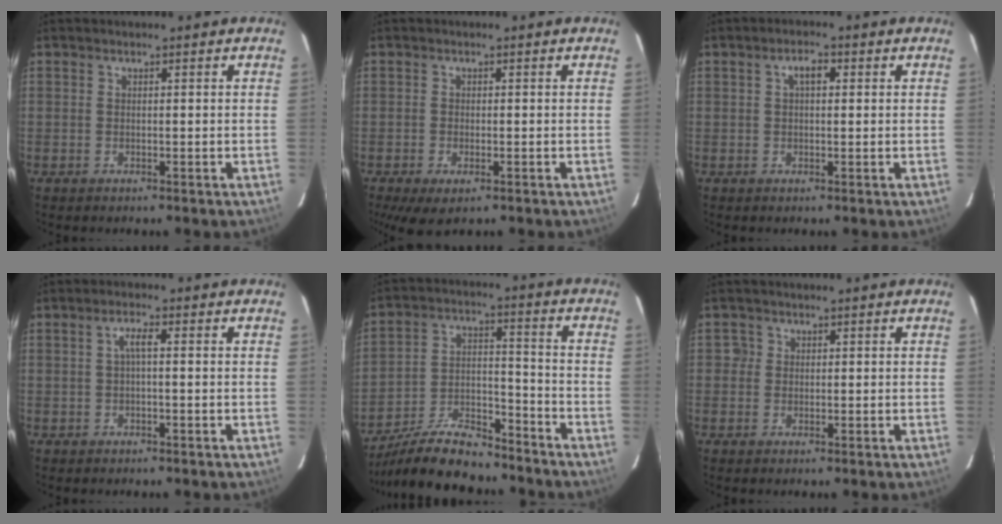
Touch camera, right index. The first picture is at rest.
{"total": 4.8, "force": [-2.6, 2.2, 3.4], "torque": [-0.073, -0.019, -0.043]}
{"total": 2.6, "force": [0.6, 1.3, 2.1], "torque": [-0.038, 0.011, 0.010]}
{"total": 2.0, "force": [-0.1, 0.3, 2.0], "torque": [-0.039, 0.007, -0.003]}
{"total": 15.6, "force": [-13.3, 4.6, 6.6], "torque": [-0.144, 0.005, -0.226]}
{"total": 1.6, "force": [-0.1, 1.6, 0.1], "torque": [0.005, 0.008, -0.004]}